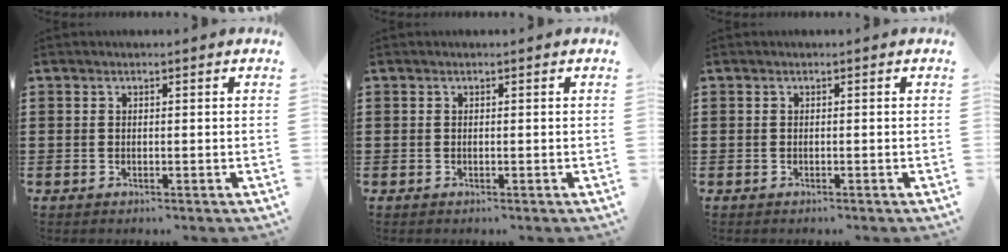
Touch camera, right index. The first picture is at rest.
{"total": 0.0}
{"total": 0.0}